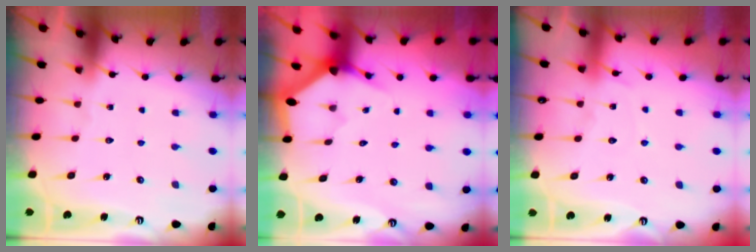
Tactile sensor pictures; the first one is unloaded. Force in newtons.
{"total": 3.4, "press": 3.4, "slide": 0.1}
{"total": 6.8, "press": 6.8, "slide": 0.7}